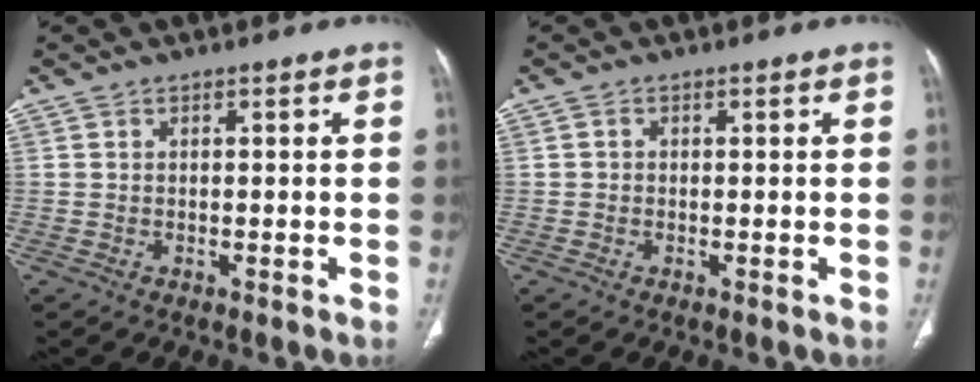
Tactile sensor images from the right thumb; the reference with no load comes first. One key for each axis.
{"total": 0.7, "fx": 0.0, "fy": 0.6, "fz": 0.2, "tx": 0.000, "ty": 0.002, "tz": -0.002}